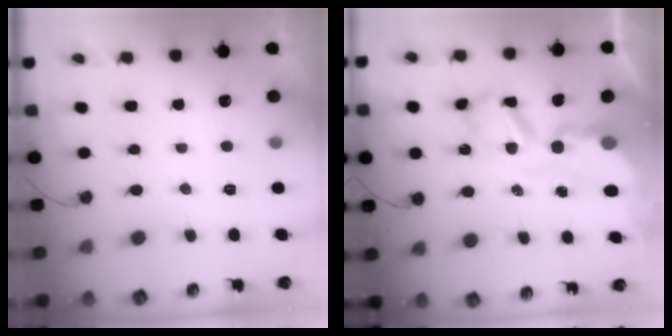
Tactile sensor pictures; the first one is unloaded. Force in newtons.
{"total": 10.8, "press": 10.7, "slide": 0.8}